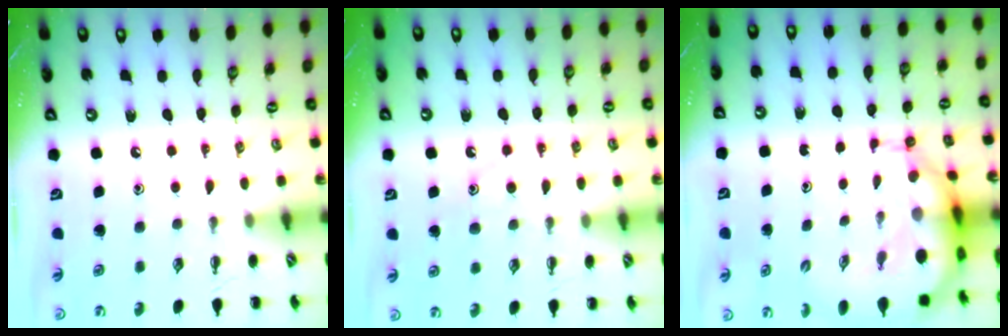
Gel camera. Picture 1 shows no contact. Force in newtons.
{"total": 8.4, "press": 8.3, "slide": 0.9}
{"total": 9.3, "press": 8.9, "slide": 2.8}